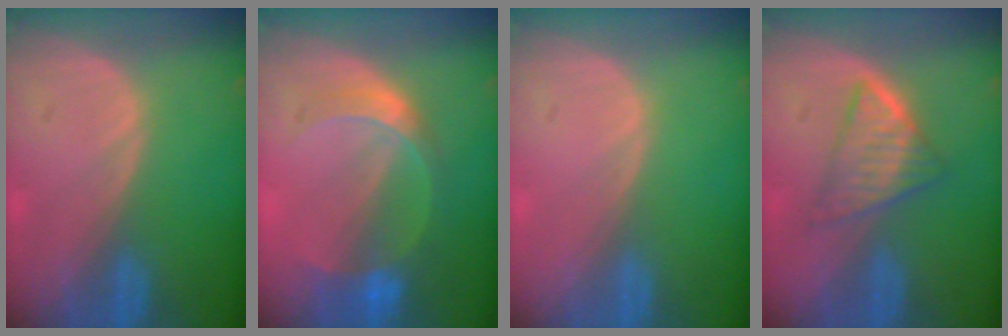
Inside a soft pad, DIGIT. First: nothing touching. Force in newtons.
{"total": 6.4, "press": 5.7, "slide": 2.9}
{"total": 0.0}
{"total": 5.5, "press": 5.3, "slide": 1.5}